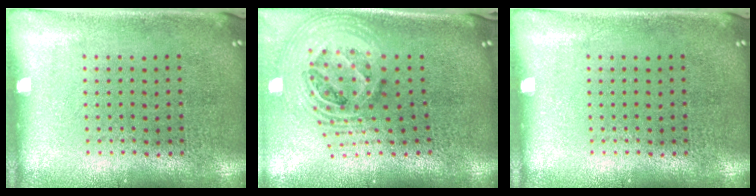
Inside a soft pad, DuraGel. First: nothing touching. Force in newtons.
{"total": 2.5, "press": 1.8, "slide": 1.7}
{"total": 0.0}